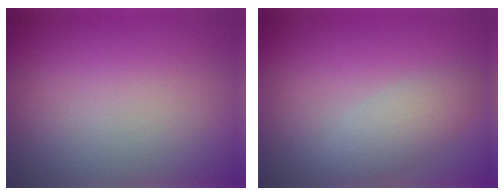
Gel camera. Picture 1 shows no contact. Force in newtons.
{"total": 2.8, "press": 2.8, "slide": 0.1}